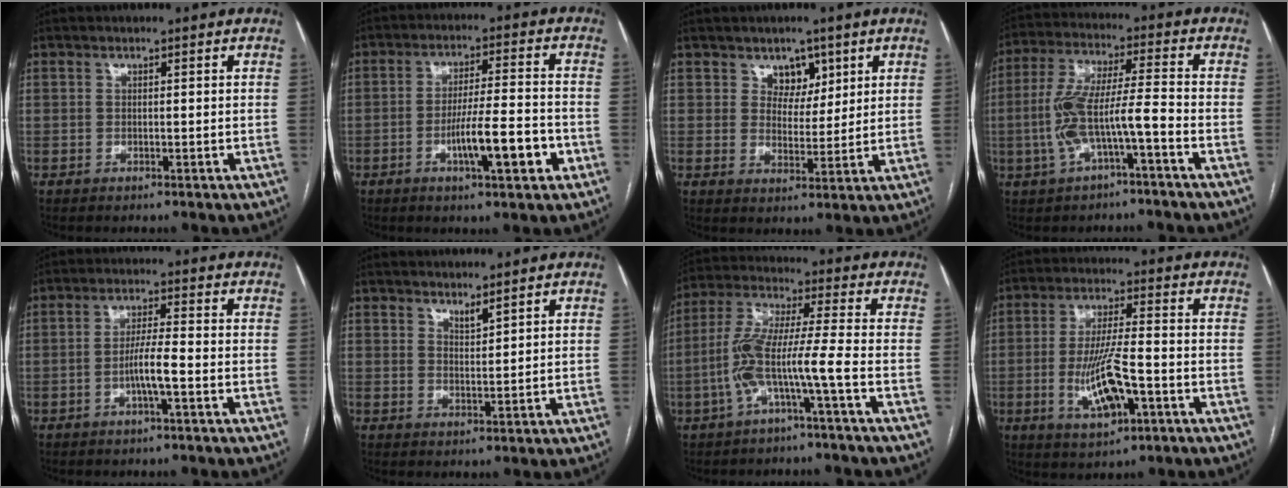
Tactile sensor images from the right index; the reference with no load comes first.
{"total": 9.2, "force": [-3.5, 1.1, 8.5], "torque": [-0.141, 0.003, -0.053]}
{"total": 4.5, "force": [2.6, 3.2, 1.7], "torque": [-0.016, 0.000, 0.045]}
{"total": 9.6, "force": [-3.2, 1.4, 8.9], "torque": [-0.186, 0.024, -0.057]}
{"total": 4.4, "force": [-1.6, 0.0, 4.1], "torque": [-0.078, 0.004, -0.029]}
{"total": 1.8, "force": [1.7, 0.1, 0.7], "torque": [-0.014, -0.011, 0.034]}
{"total": 9.0, "force": [-3.5, -0.4, 8.4], "torque": [-0.181, 0.022, -0.070]}
{"total": 10.1, "force": [-3.0, 2.3, 9.4], "torque": [-0.182, -0.003, -0.047]}